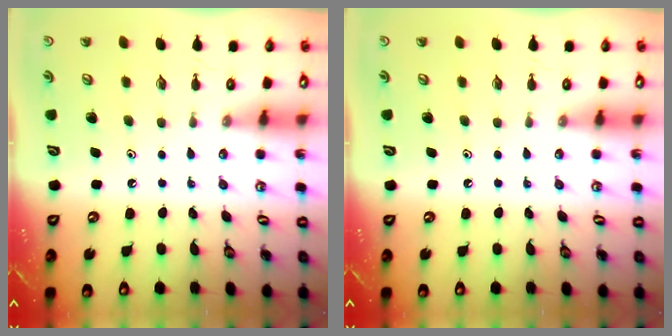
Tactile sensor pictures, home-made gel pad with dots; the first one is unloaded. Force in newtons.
{"total": 0.0}